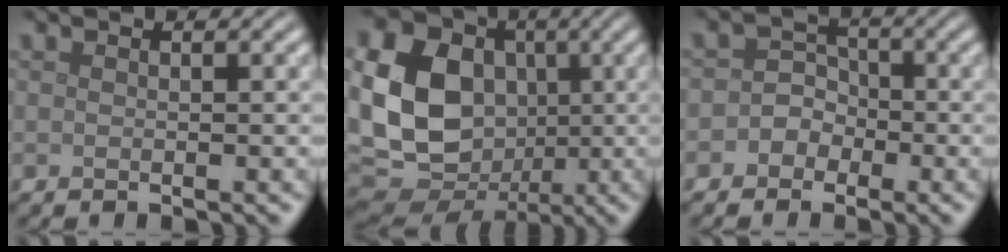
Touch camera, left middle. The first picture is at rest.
{"total": 18.8, "force": [0.6, 15.9, 10.1], "torque": [-0.237, 0.004, -0.012]}
{"total": 2.8, "force": [-1.0, 2.6, 0.7], "torque": [0.019, 0.012, -0.035]}